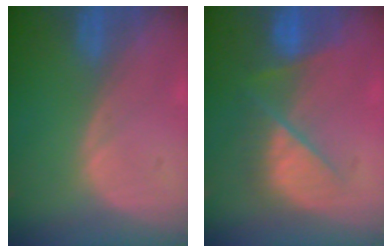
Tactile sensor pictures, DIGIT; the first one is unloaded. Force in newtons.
{"total": 7.4, "press": 7.3, "slide": 1.3}